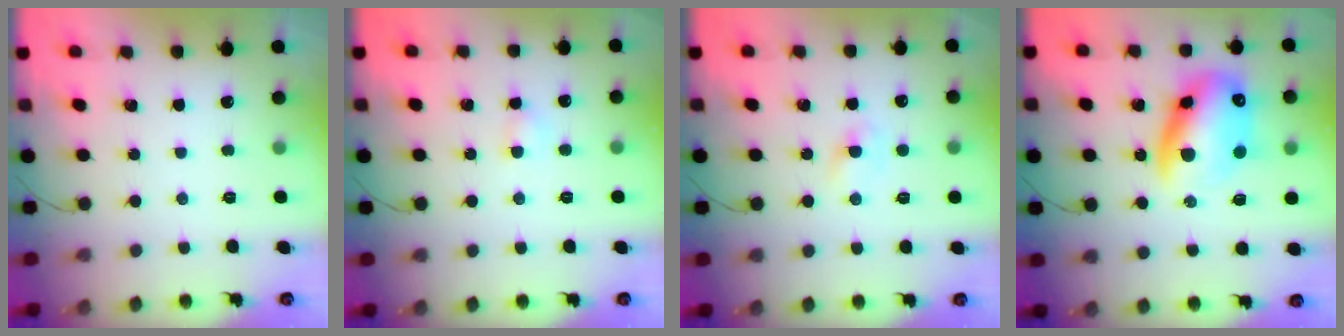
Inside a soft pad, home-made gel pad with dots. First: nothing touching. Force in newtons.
{"total": 2.9, "press": 2.8, "slide": 0.8}
{"total": 1.9, "press": 1.8, "slide": 0.8}
{"total": 16.8, "press": 16.3, "slide": 4.1}